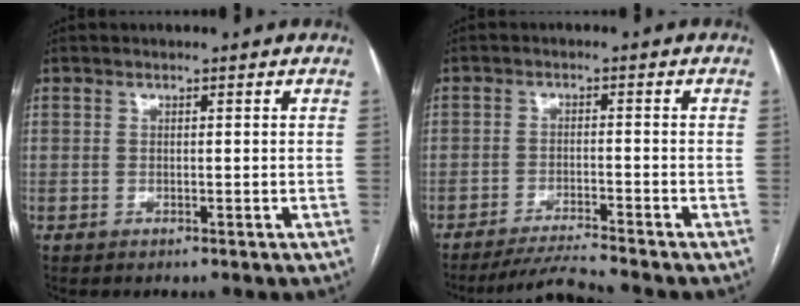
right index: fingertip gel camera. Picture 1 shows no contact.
{"total": 5.1, "force": [-4.8, -1.7, 0.7], "torque": [-0.015, -0.016, -0.087]}